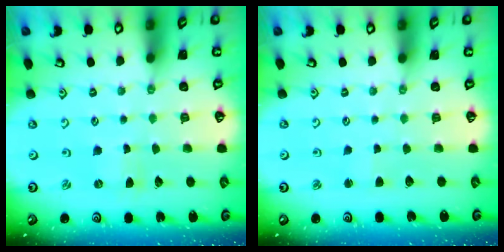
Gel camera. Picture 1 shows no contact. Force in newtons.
{"total": 1.3, "press": 1.3, "slide": 0.2}